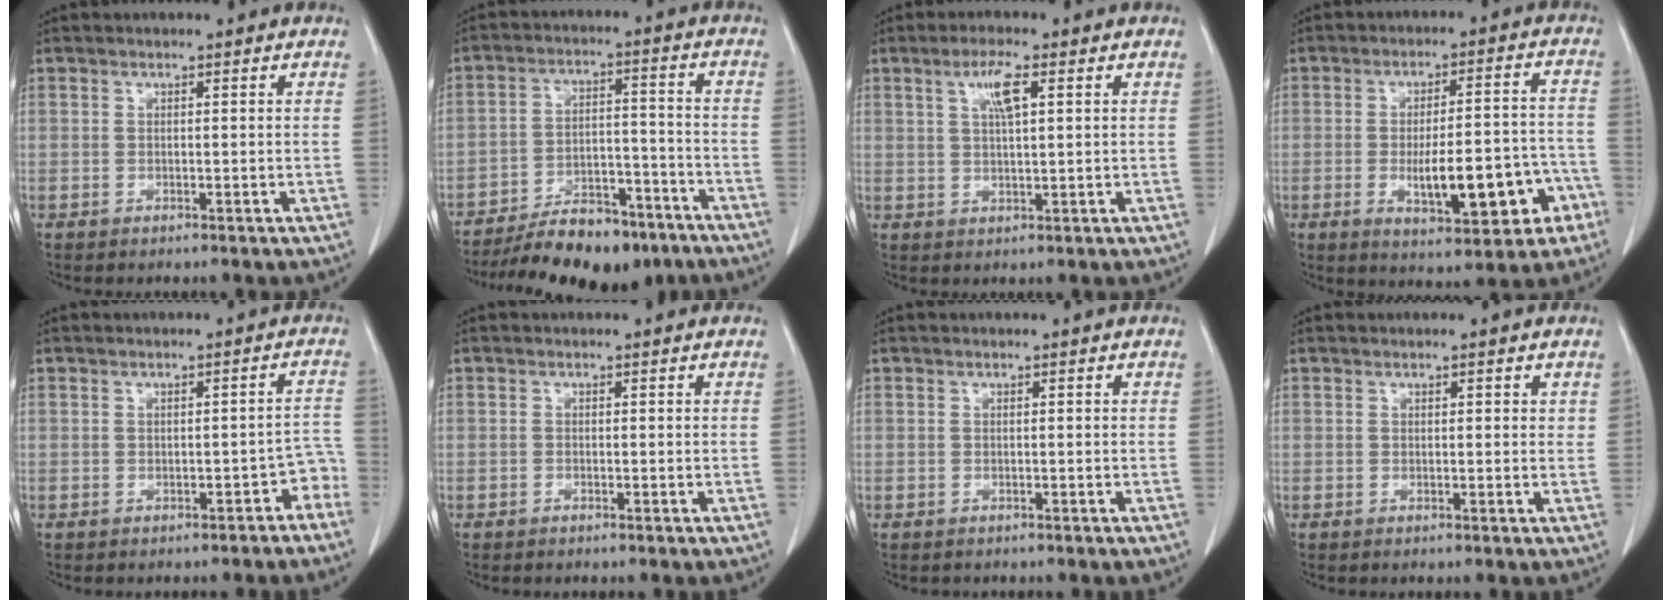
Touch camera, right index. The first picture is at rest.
{"total": 14.9, "force": [-11.7, 5.4, 7.4], "torque": [-0.108, 0.019, -0.184]}
{"total": 4.5, "force": [1.8, 0.6, 4.1], "torque": [-0.078, 0.004, 0.033]}
{"total": 13.2, "force": [-4.6, 3.9, 11.8], "torque": [-0.165, 0.020, -0.055]}
{"total": 3.6, "force": [-2.3, 1.7, 2.2], "torque": [-0.009, 0.028, -0.023]}
{"total": 0.0}
{"total": 0.5, "force": [-0.4, 0.4, 0.1], "torque": [-0.001, 0.003, -0.006]}
{"total": 1.4, "force": [0.7, 0.6, 1.1], "torque": [-0.010, 0.000, 0.007]}